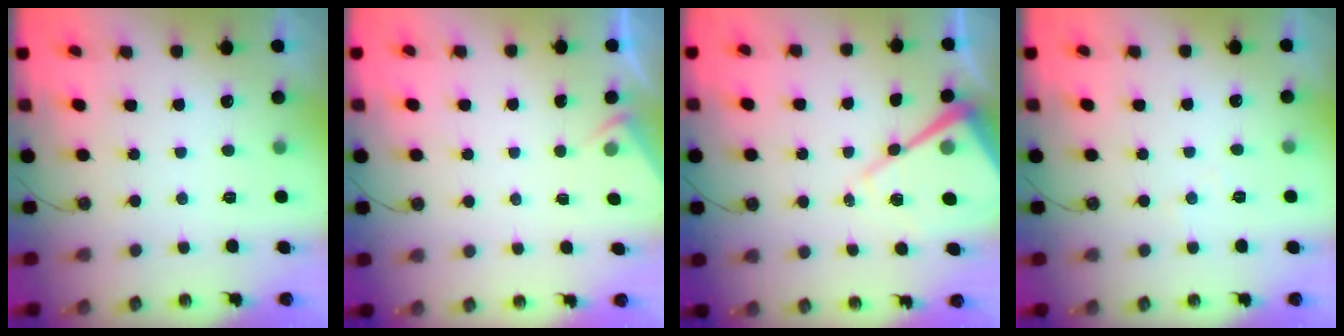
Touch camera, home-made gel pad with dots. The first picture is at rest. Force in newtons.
{"total": 3.4, "press": 3.3, "slide": 0.5}
{"total": 13.0, "press": 12.9, "slide": 1.3}
{"total": 3.2, "press": 3.1, "slide": 0.7}